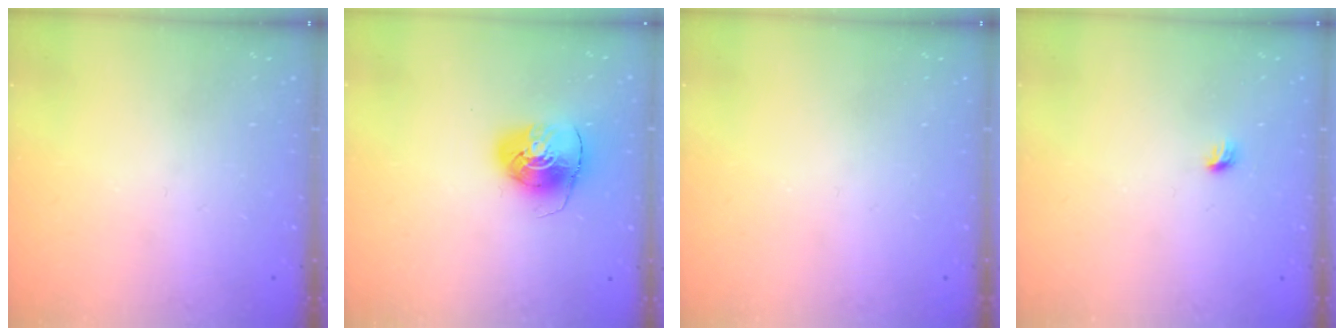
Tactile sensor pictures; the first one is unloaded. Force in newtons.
{"total": 7.9, "press": 7.9, "slide": 0.7}
{"total": 0.0}
{"total": 3.7, "press": 3.6, "slide": 1.0}